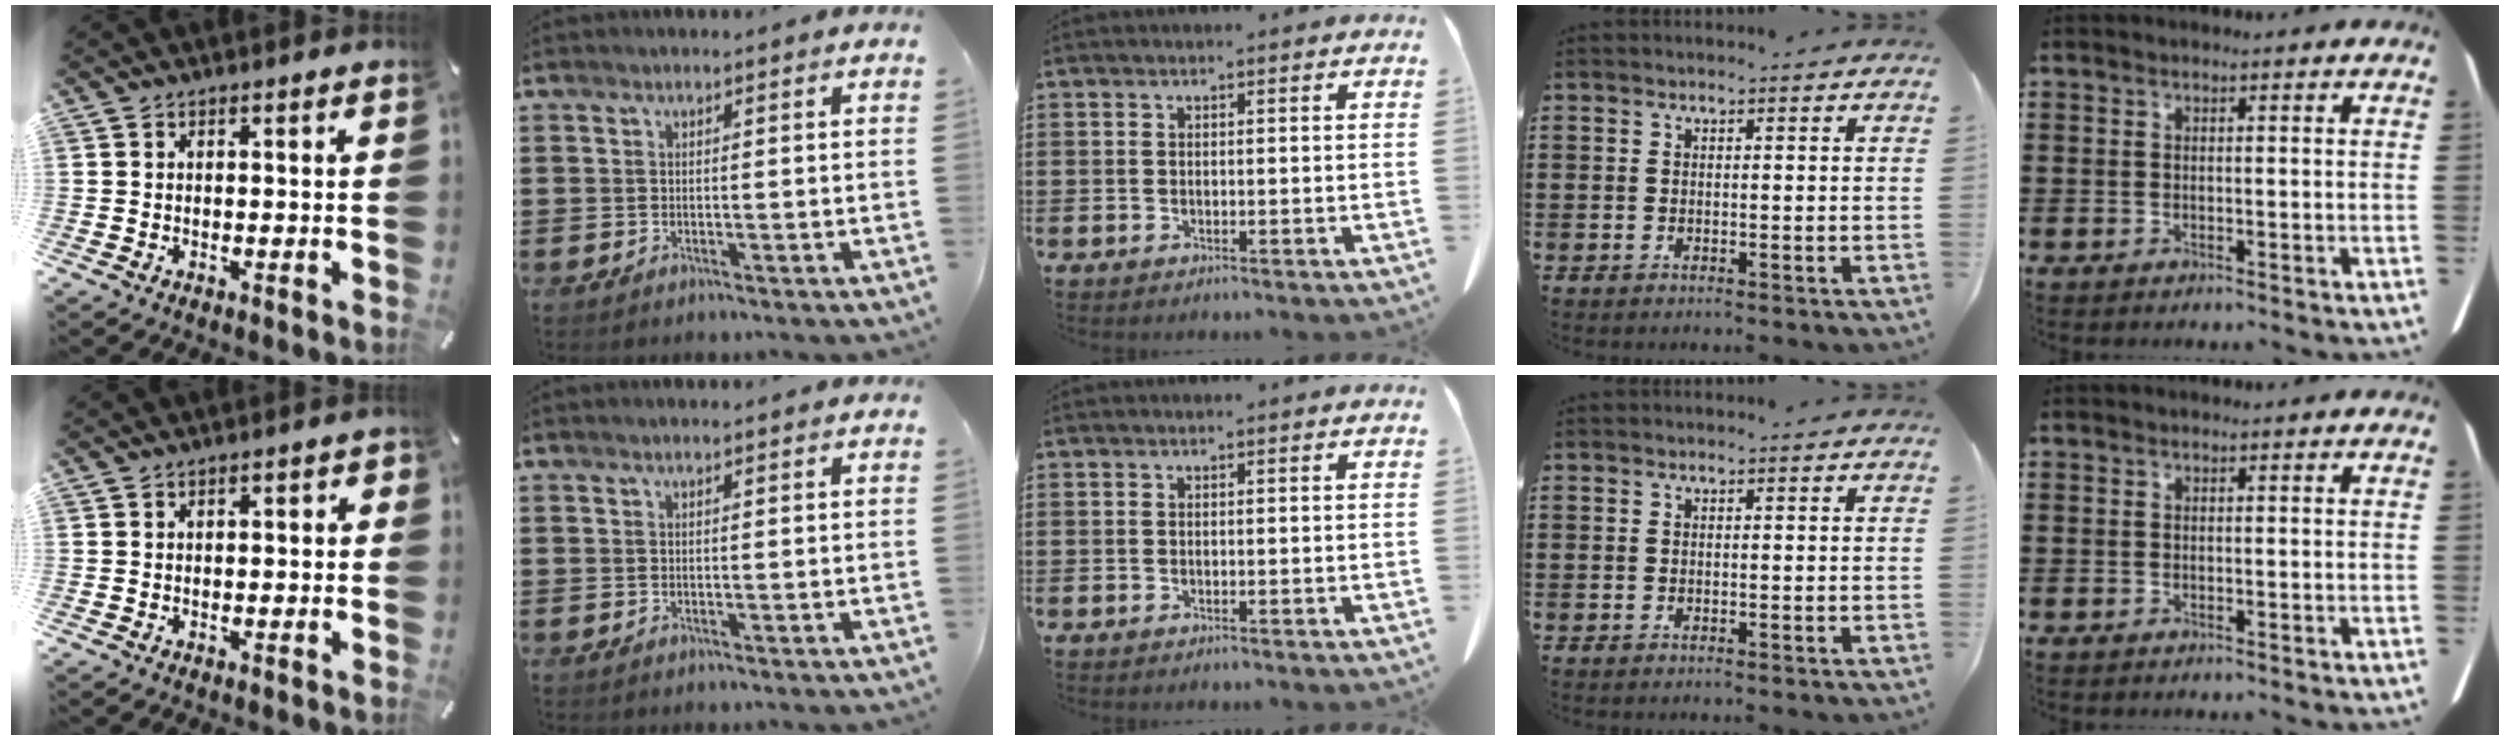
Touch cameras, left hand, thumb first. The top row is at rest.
{"thumb": {"total": 1.7, "force": [-0.6, 1.0, 1.2], "torque": [-0.020, 0.006, -0.013]}, "index": {"total": 0.6, "force": [0.5, 0.0, 0.4], "torque": [-0.009, 0.000, 0.009]}}